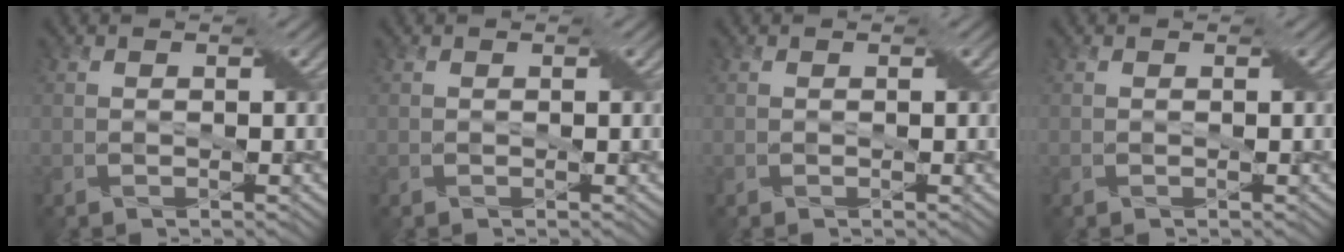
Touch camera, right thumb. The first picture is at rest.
{"total": 0.0}
{"total": 0.0}
{"total": 0.0}